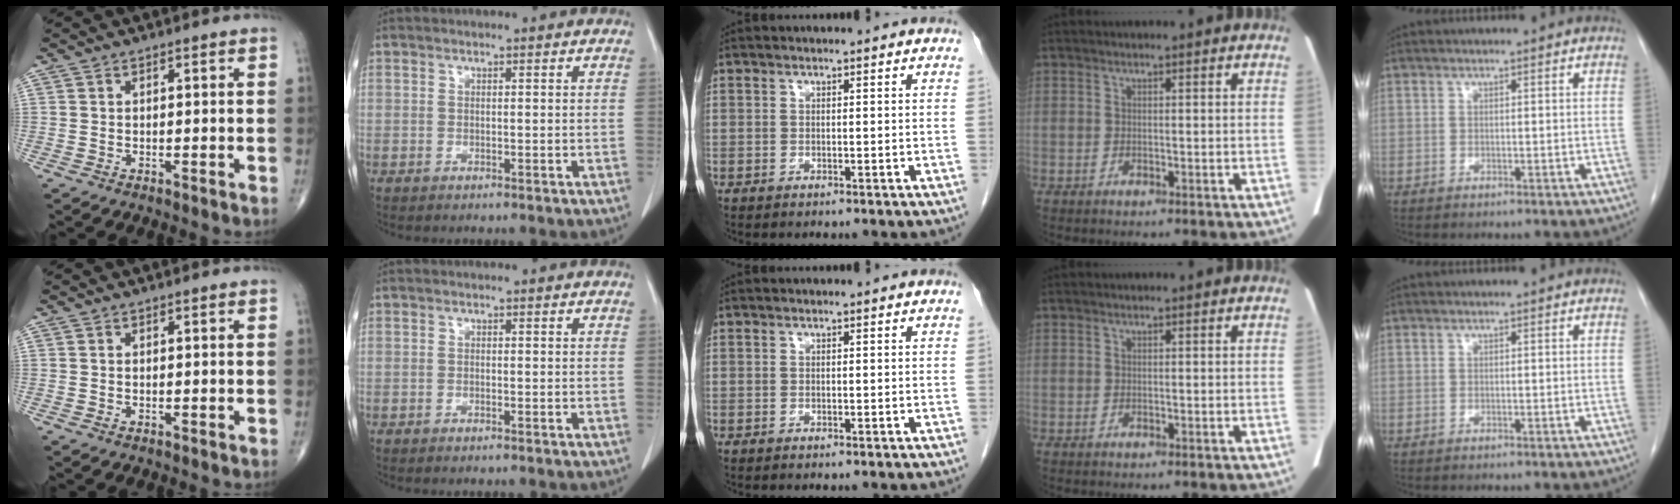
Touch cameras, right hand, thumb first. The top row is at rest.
{}